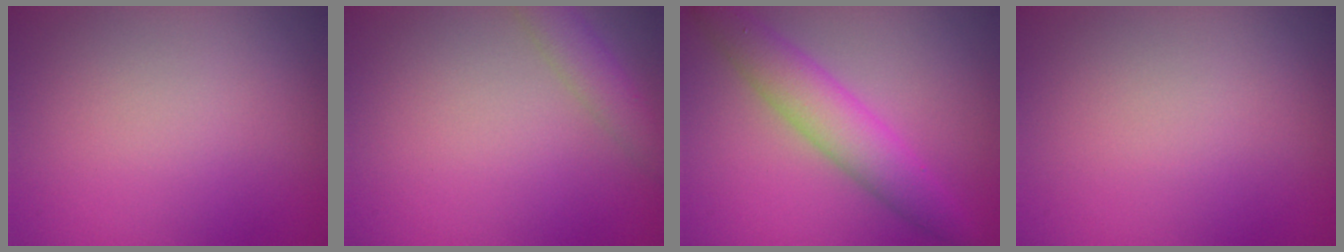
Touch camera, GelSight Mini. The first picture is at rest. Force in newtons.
{"total": 2.3, "press": 2.3, "slide": 0.1}
{"total": 4.7, "press": 4.7, "slide": 0.1}
{"total": 0.0}